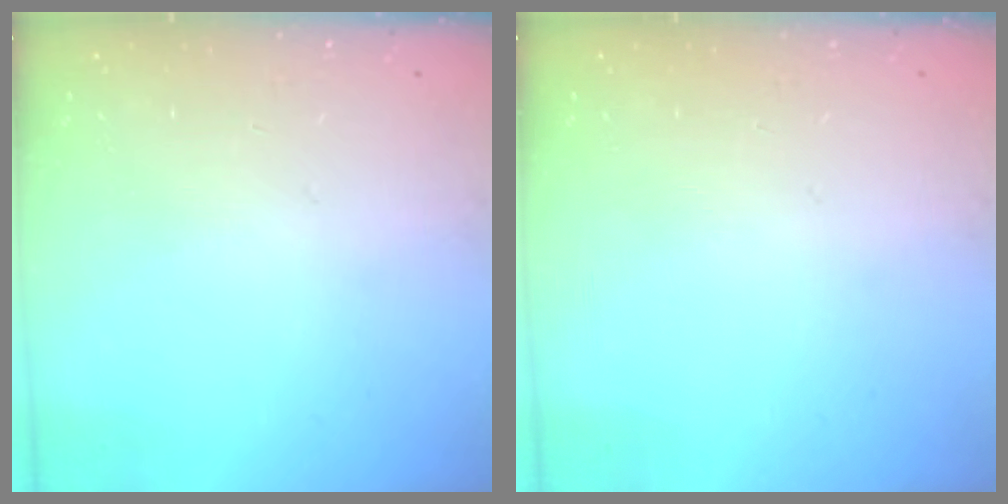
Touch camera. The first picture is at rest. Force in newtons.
{"total": 0.0}